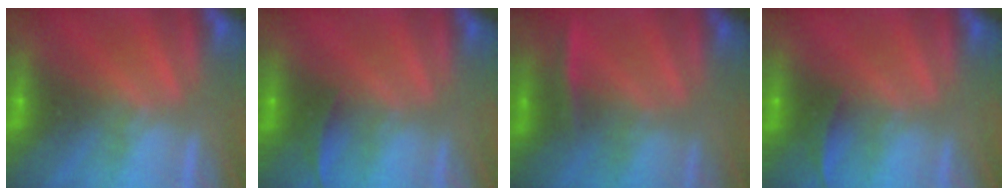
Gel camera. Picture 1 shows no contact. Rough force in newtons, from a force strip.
{"total": 1.8}
{"total": 2.3}
{"total": 1.8}